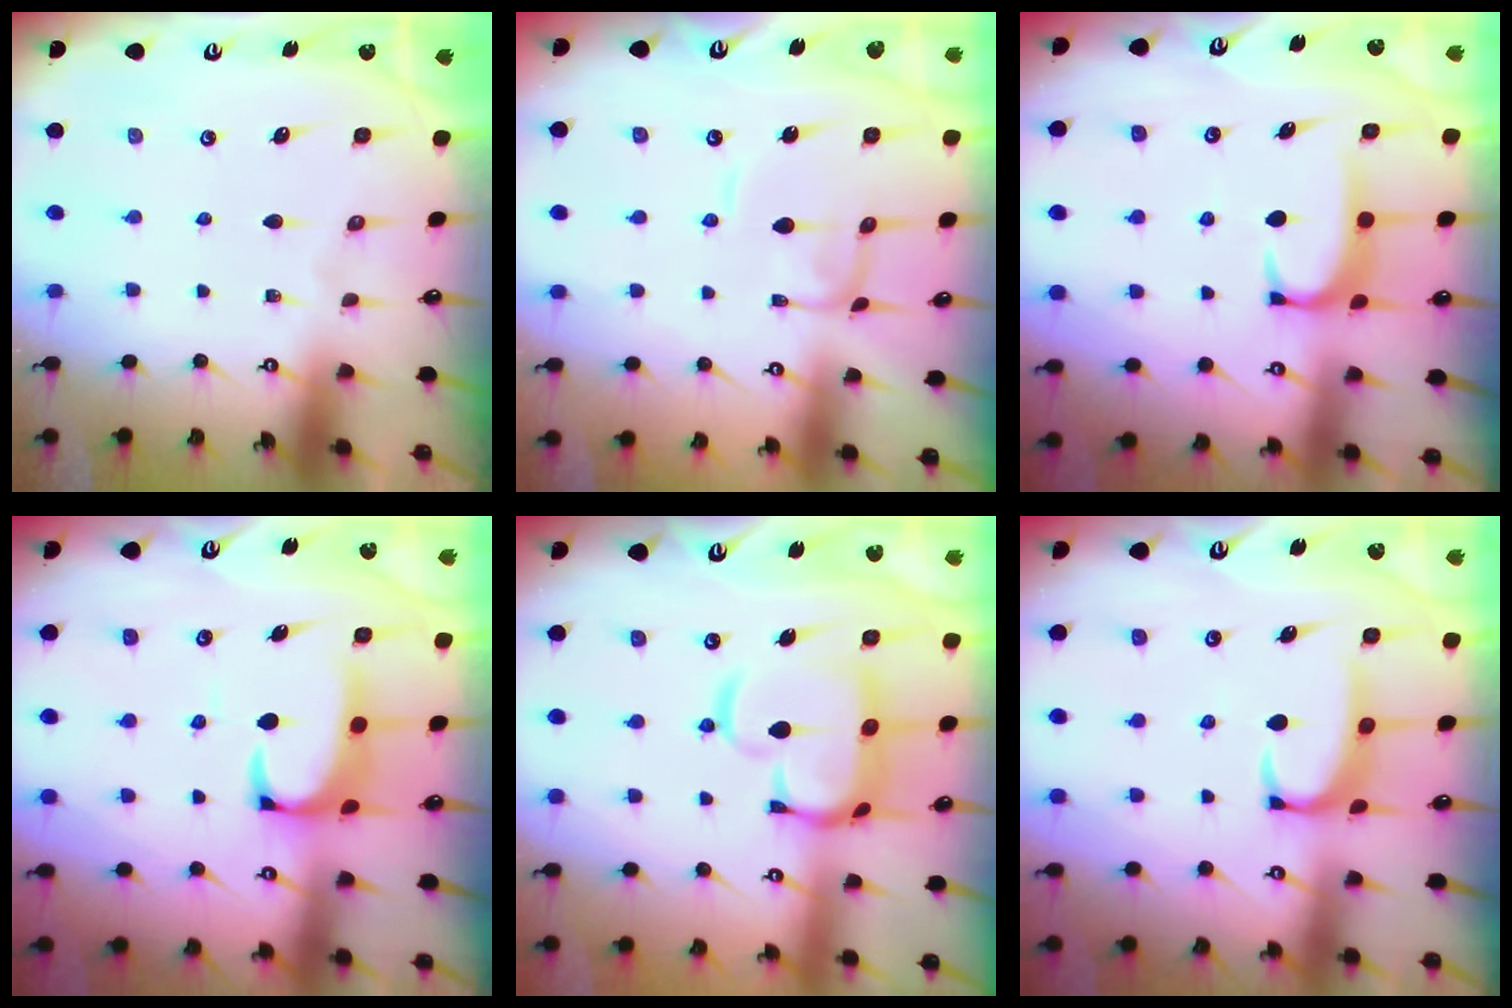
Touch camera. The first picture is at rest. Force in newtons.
{"total": 2.1, "press": 2.1, "slide": 0.0}
{"total": 1.7, "press": 1.7, "slide": 0.5}
{"total": 2.4, "press": 2.2, "slide": 0.9}
{"total": 11.0, "press": 10.9, "slide": 1.3}
{"total": 2.2, "press": 2.1, "slide": 0.6}